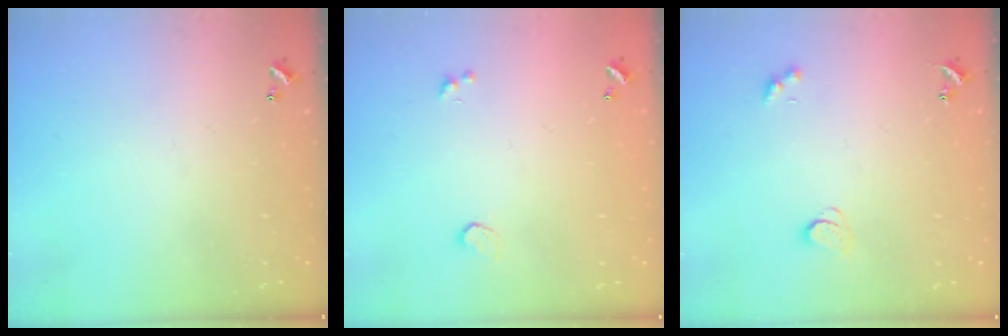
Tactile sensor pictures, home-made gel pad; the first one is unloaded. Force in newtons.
{"total": 0.6, "press": 0.3, "slide": 0.5}
{"total": 2.2, "press": 2.2, "slide": 0.5}